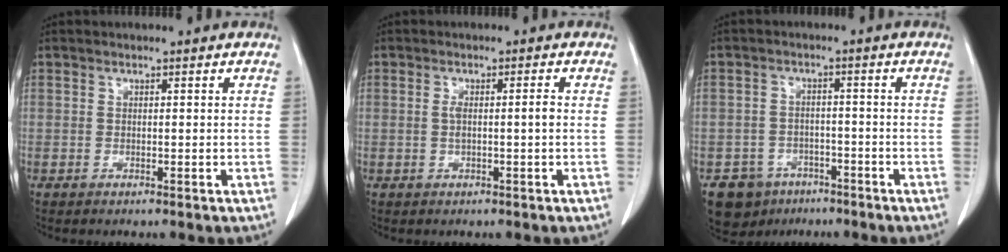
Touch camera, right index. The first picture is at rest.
{"total": 2.3, "force": [0.0, 0.0, 2.3], "torque": [-0.042, 0.004, 0.004]}
{"total": 6.8, "force": [-4.3, 5.1, 0.8], "torque": [-0.013, 0.010, -0.062]}